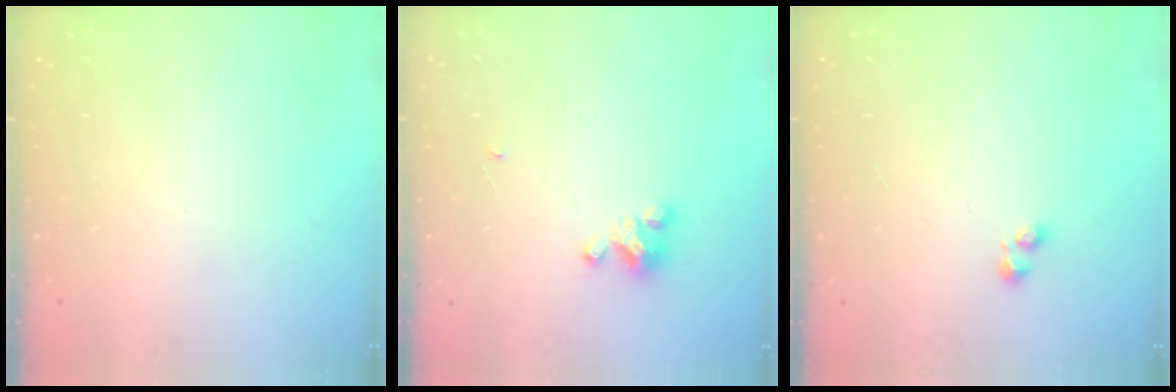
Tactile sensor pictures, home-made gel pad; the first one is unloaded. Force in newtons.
{"total": 3.2, "press": 3.2, "slide": 0.3}
{"total": 1.2, "press": 1.0, "slide": 0.6}